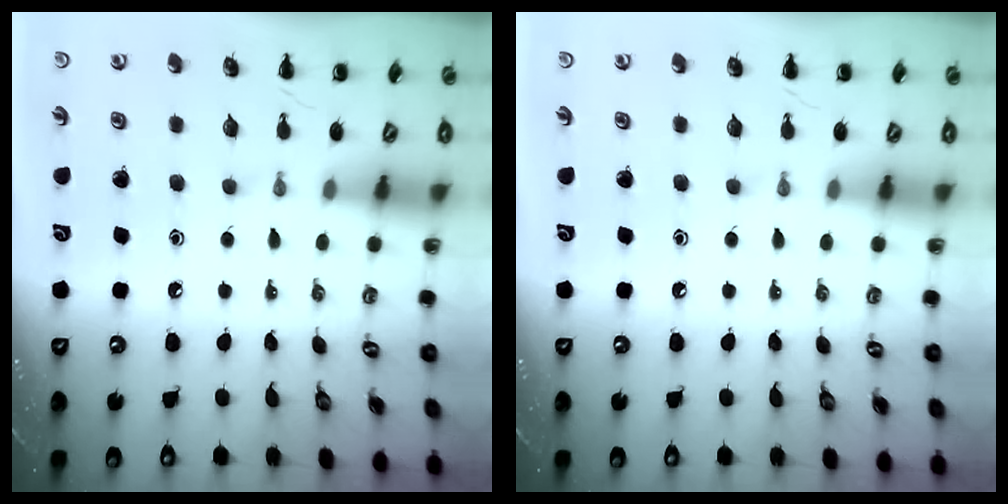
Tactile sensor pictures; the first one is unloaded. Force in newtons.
{"total": 0.0}